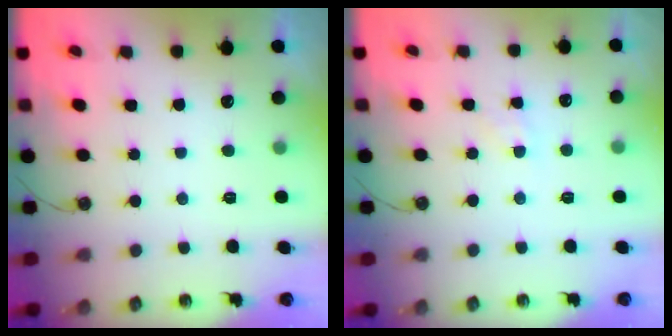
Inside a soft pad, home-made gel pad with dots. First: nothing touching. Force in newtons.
{"total": 4.6, "press": 4.5, "slide": 0.6}